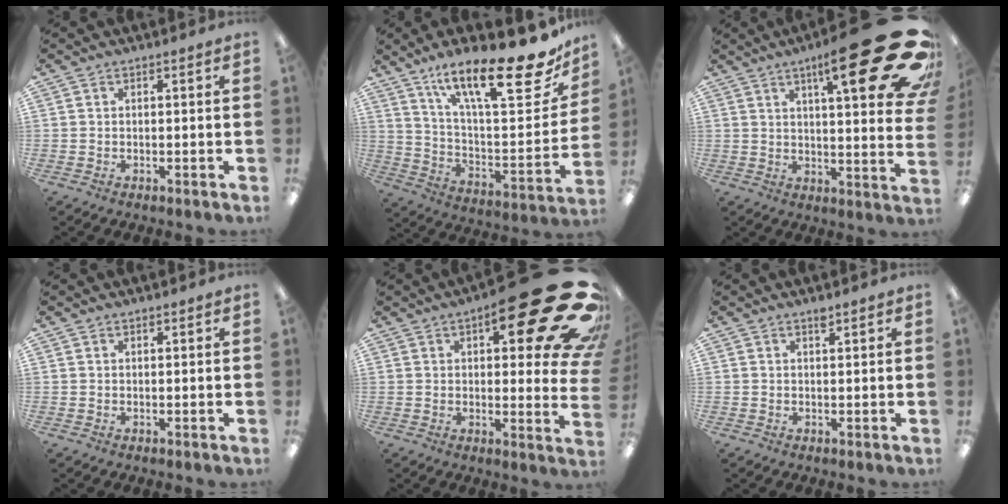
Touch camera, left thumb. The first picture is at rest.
{"total": 24.0, "force": [16.0, 6.5, 16.7], "torque": [-0.249, -0.109, 0.261]}
{"total": 25.0, "force": [13.0, 6.1, 20.5], "torque": [-0.273, -0.086, 0.198]}
{"total": 0.9, "force": [0.7, 0.5, 0.2], "torque": [-0.004, 0.000, 0.014]}
{"total": 25.7, "force": [11.5, 9.1, 21.1], "torque": [-0.255, -0.076, 0.185]}
{"total": 1.5, "force": [1.3, 0.5, 0.7], "torque": [-0.007, -0.005, 0.022]}